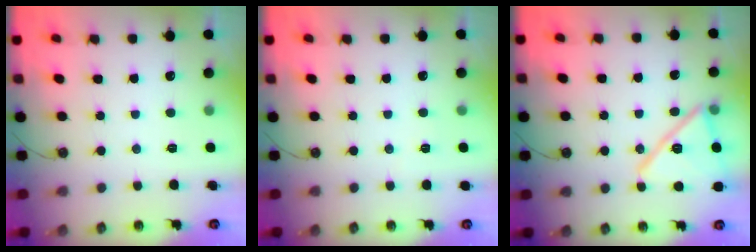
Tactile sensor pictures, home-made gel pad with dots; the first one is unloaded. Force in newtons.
{"total": 2.5, "press": 1.1, "slide": 2.2}
{"total": 17.2, "press": 17.2, "slide": 0.3}